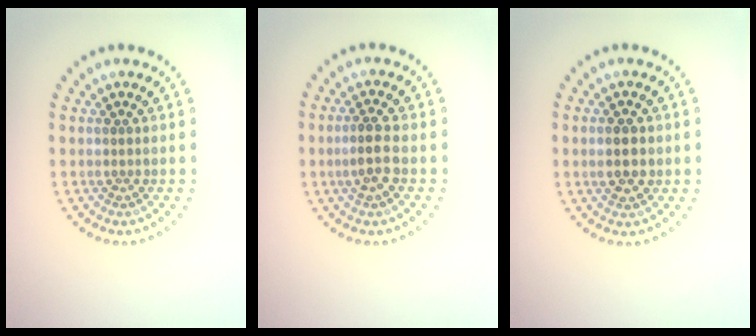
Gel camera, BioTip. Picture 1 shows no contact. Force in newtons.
{"total": 2.6, "press": 2.4, "slide": 0.8}
{"total": 3.2, "press": 3.2, "slide": 0.1}